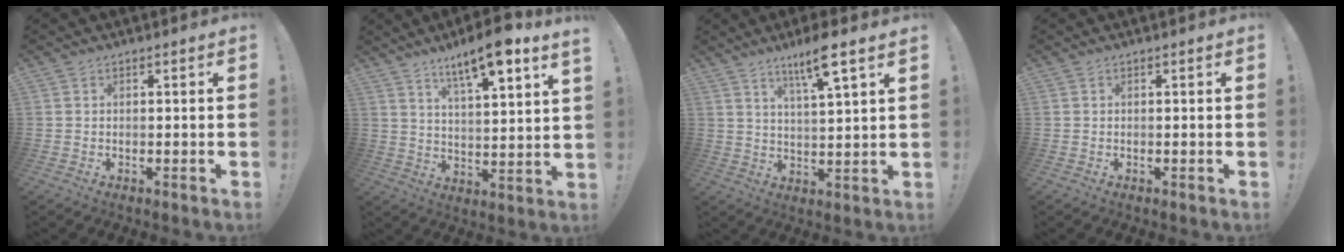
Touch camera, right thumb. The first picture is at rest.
{"total": 12.0, "force": [8.2, 1.3, 8.6], "torque": [-0.141, -0.045, 0.131]}
{"total": 9.7, "force": [6.3, 0.8, 7.4], "torque": [-0.113, -0.033, 0.098]}
{"total": 0.0}